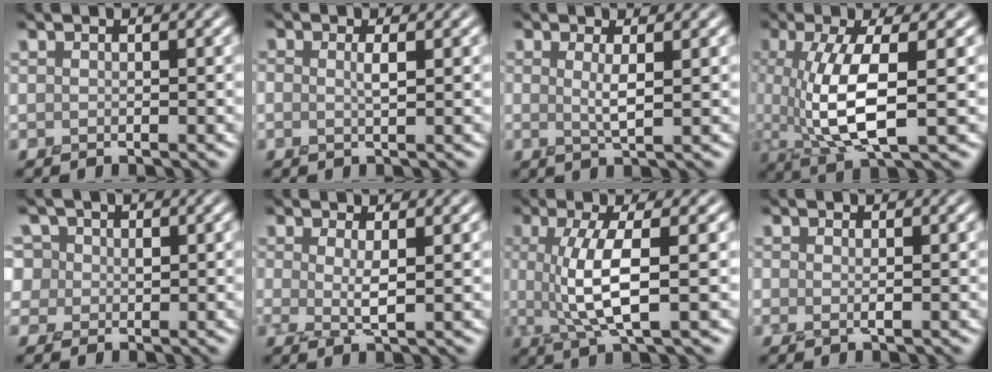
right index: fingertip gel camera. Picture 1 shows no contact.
{"total": 0.6, "force": [-0.1, 0.1, 0.6], "torque": [-0.011, -0.001, 0.000]}
{"total": 1.4, "force": [0.2, 0.3, 1.4], "torque": [-0.025, -0.007, 0.006]}
{"total": 6.9, "force": [0.0, 1.9, 6.6], "torque": [-0.127, -0.009, 0.009]}
{"total": 4.8, "force": [2.0, 3.9, 1.9], "torque": [-0.034, 0.014, 0.016]}
{"total": 1.7, "force": [0.1, 0.2, 1.7], "torque": [-0.038, -0.011, 0.005]}
{"total": 5.4, "force": [0.0, 1.2, 5.3], "torque": [-0.106, -0.004, 0.007]}
{"total": 0.6, "force": [-0.4, 0.1, 0.4], "torque": [-0.011, -0.007, -0.003]}